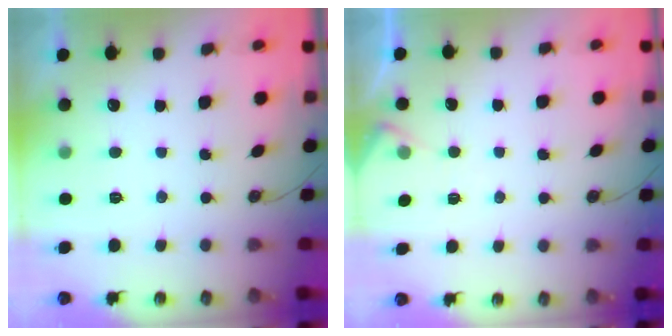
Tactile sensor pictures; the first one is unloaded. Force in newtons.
{"total": 3.9, "press": 3.9, "slide": 0.6}